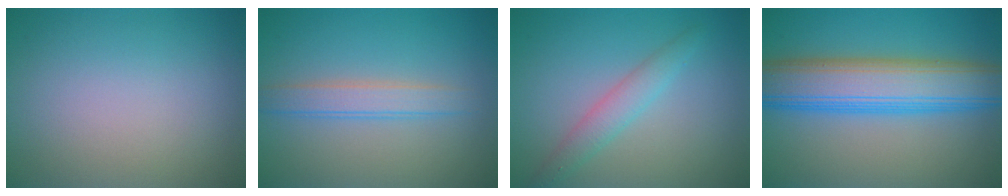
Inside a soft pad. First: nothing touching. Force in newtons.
{"total": 2.5, "press": 2.5, "slide": 0.2}
{"total": 2.3, "press": 2.3, "slide": 0.1}
{"total": 9.4, "press": 9.4, "slide": 0.3}